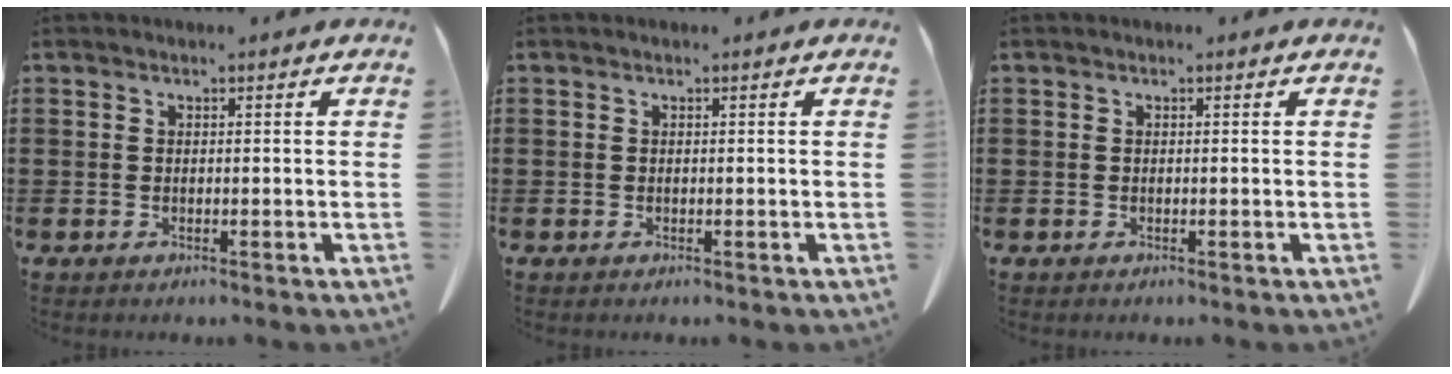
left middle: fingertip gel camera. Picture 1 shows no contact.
{"total": 0.0}
{"total": 0.0}